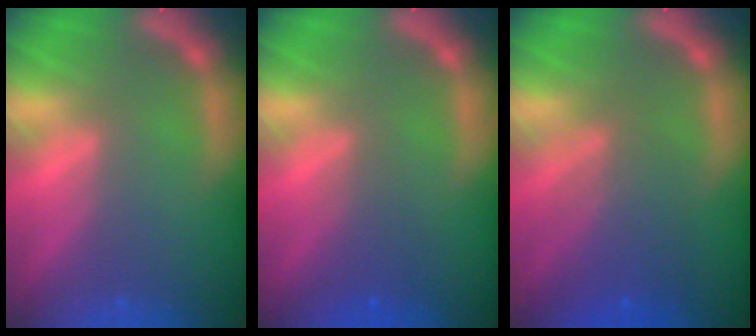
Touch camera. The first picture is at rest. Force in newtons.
{"total": 1.9}
{"total": 5.0}